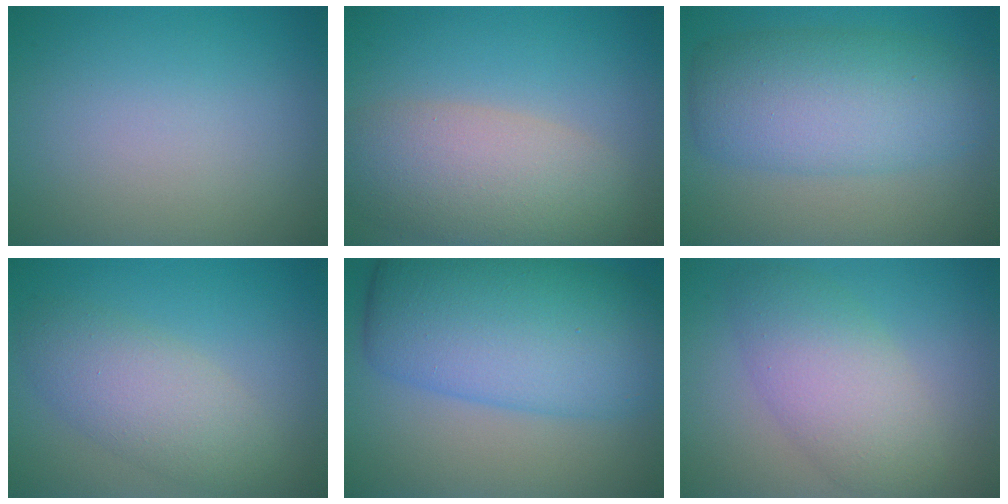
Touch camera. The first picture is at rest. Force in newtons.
{"total": 7.0, "press": 7.0, "slide": 0.6}
{"total": 7.6, "press": 7.6, "slide": 0.2}
{"total": 4.4, "press": 4.4, "slide": 0.0}
{"total": 11.2, "press": 11.2, "slide": 0.3}
{"total": 5.3, "press": 5.3, "slide": 0.2}